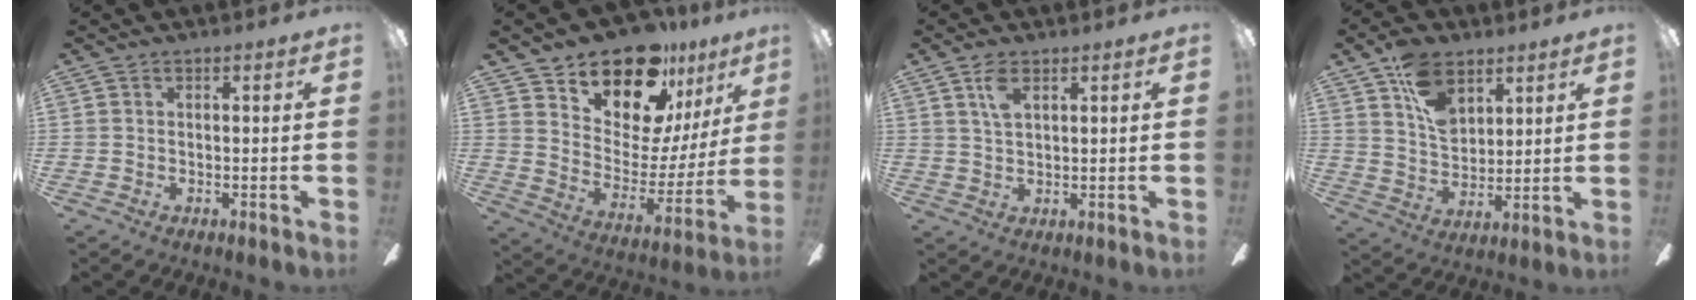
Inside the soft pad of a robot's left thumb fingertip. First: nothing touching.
{"total": 18.9, "force": [14.7, 8.7, 8.1], "torque": [-0.136, -0.112, 0.260]}
{"total": 4.6, "force": [2.5, 2.1, 3.2], "torque": [-0.064, 0.002, 0.042]}
{"total": 11.5, "force": [6.4, 7.2, 6.1], "torque": [-0.105, -0.016, 0.122]}